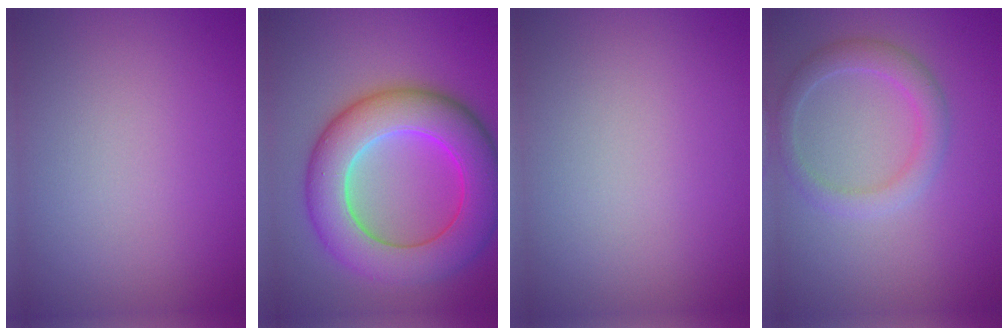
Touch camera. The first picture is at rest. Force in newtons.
{"total": 10.2, "press": 10.2, "slide": 0.2}
{"total": 0.0}
{"total": 2.7, "press": 2.7, "slide": 0.0}